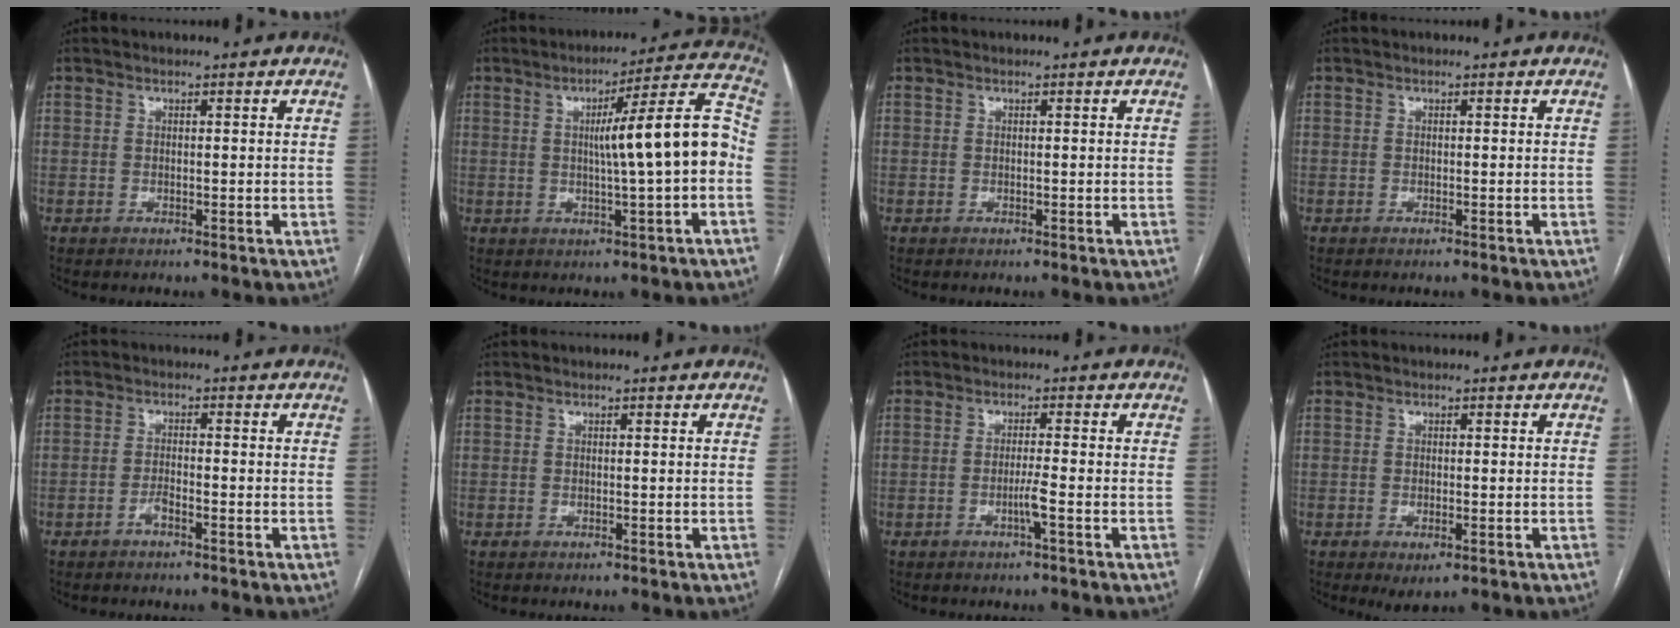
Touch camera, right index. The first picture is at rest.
{"total": 12.3, "force": [-0.6, -0.1, 12.3], "torque": [-0.173, 0.025, -0.012]}
{"total": 0.0}
{"total": 0.0}
{"total": 1.7, "force": [-1.1, 0.2, 1.2], "torque": [-0.023, 0.002, -0.022]}
{"total": 0.0}
{"total": 2.2, "force": [-1.0, -0.6, 1.9], "torque": [-0.035, -0.002, -0.019]}
{"total": 2.6, "force": [-1.2, 0.9, 2.1], "torque": [-0.033, -0.004, -0.010]}